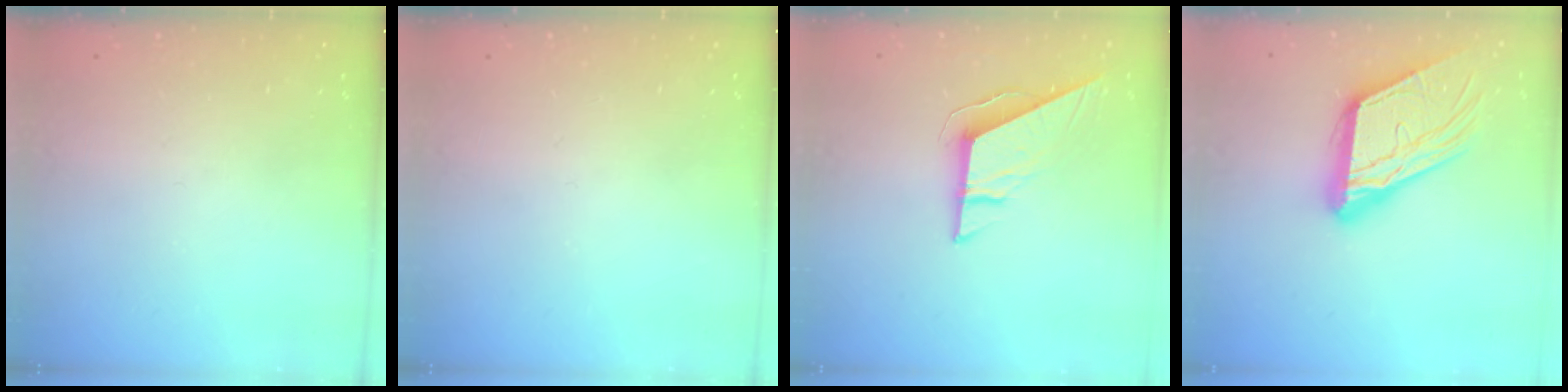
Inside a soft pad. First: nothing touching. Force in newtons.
{"total": 0.0}
{"total": 9.2, "press": 9.2, "slide": 0.4}
{"total": 18.3, "press": 18.2, "slide": 1.8}